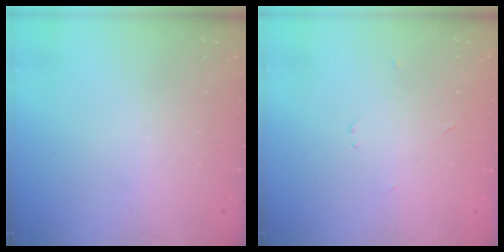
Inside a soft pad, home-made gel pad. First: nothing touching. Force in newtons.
{"total": 2.3, "press": 2.3, "slide": 0.3}